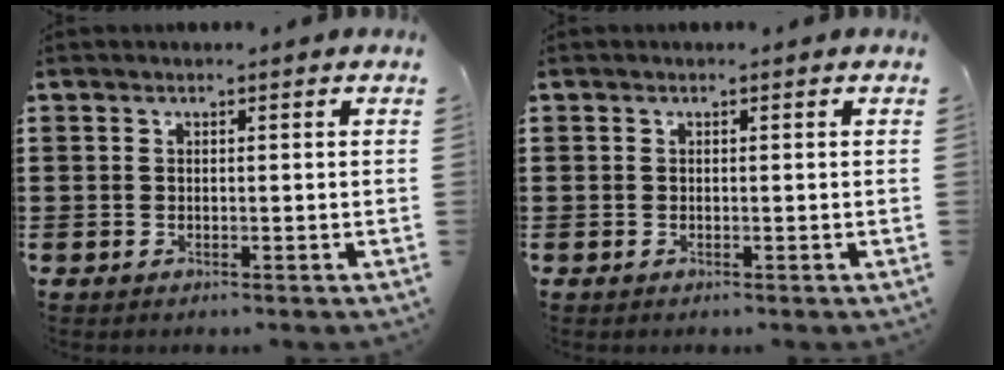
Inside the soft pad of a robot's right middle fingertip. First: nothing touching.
{"total": 0.0}